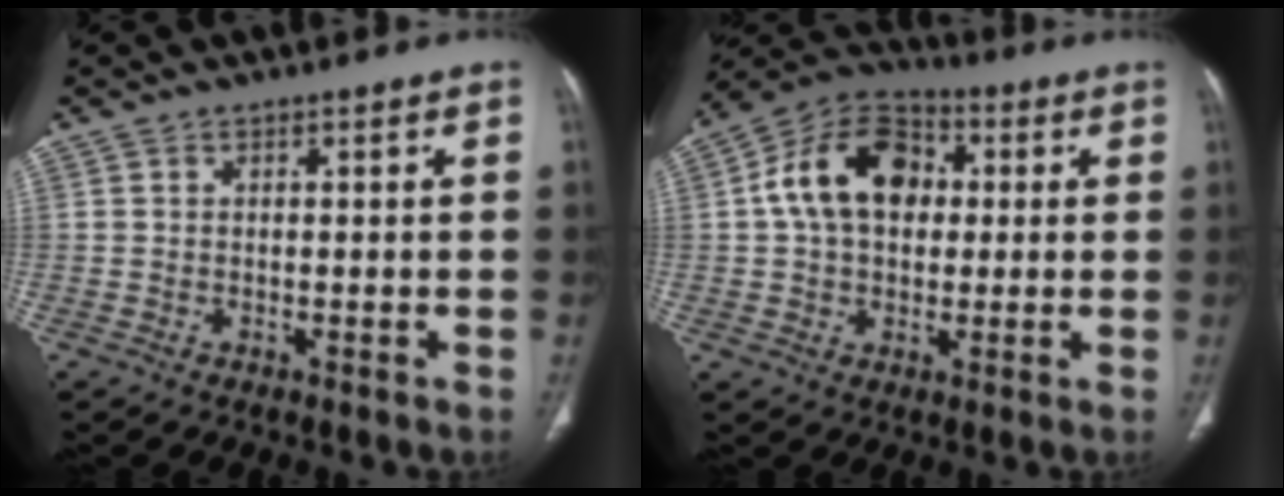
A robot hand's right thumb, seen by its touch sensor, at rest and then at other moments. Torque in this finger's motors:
{"motor_torque": [0.47, 2.65, 1.19, -0.51, 0.12]}